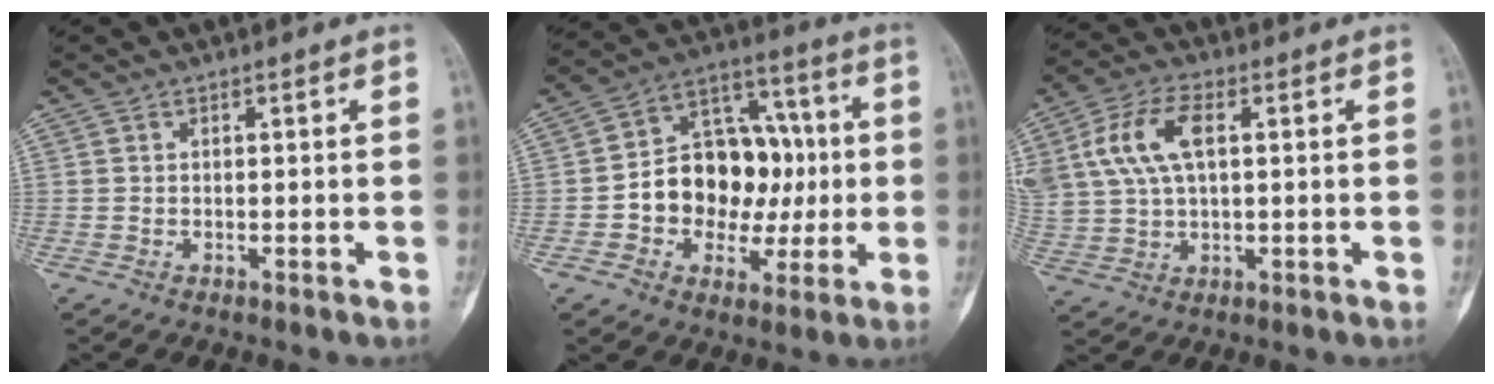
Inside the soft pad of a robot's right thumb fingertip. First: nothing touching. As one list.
[{"total": 17.4, "force": [-0.9, 13.0, 11.4], "torque": [-0.124, 0.043, -0.010]}, {"total": 11.7, "force": [3.2, 6.3, 9.3], "torque": [-0.197, 0.012, 0.065]}]